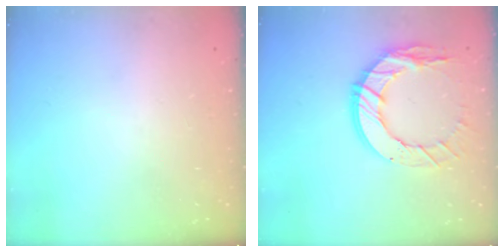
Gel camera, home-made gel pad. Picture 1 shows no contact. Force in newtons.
{"total": 14.3, "press": 14.2, "slide": 1.4}